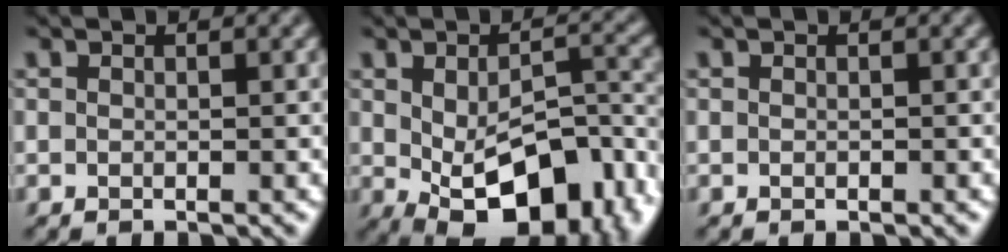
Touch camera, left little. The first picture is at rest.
{"total": 11.1, "force": [-4.0, 5.6, 8.7], "torque": [-0.144, -0.024, -0.045]}
{"total": 0.0}